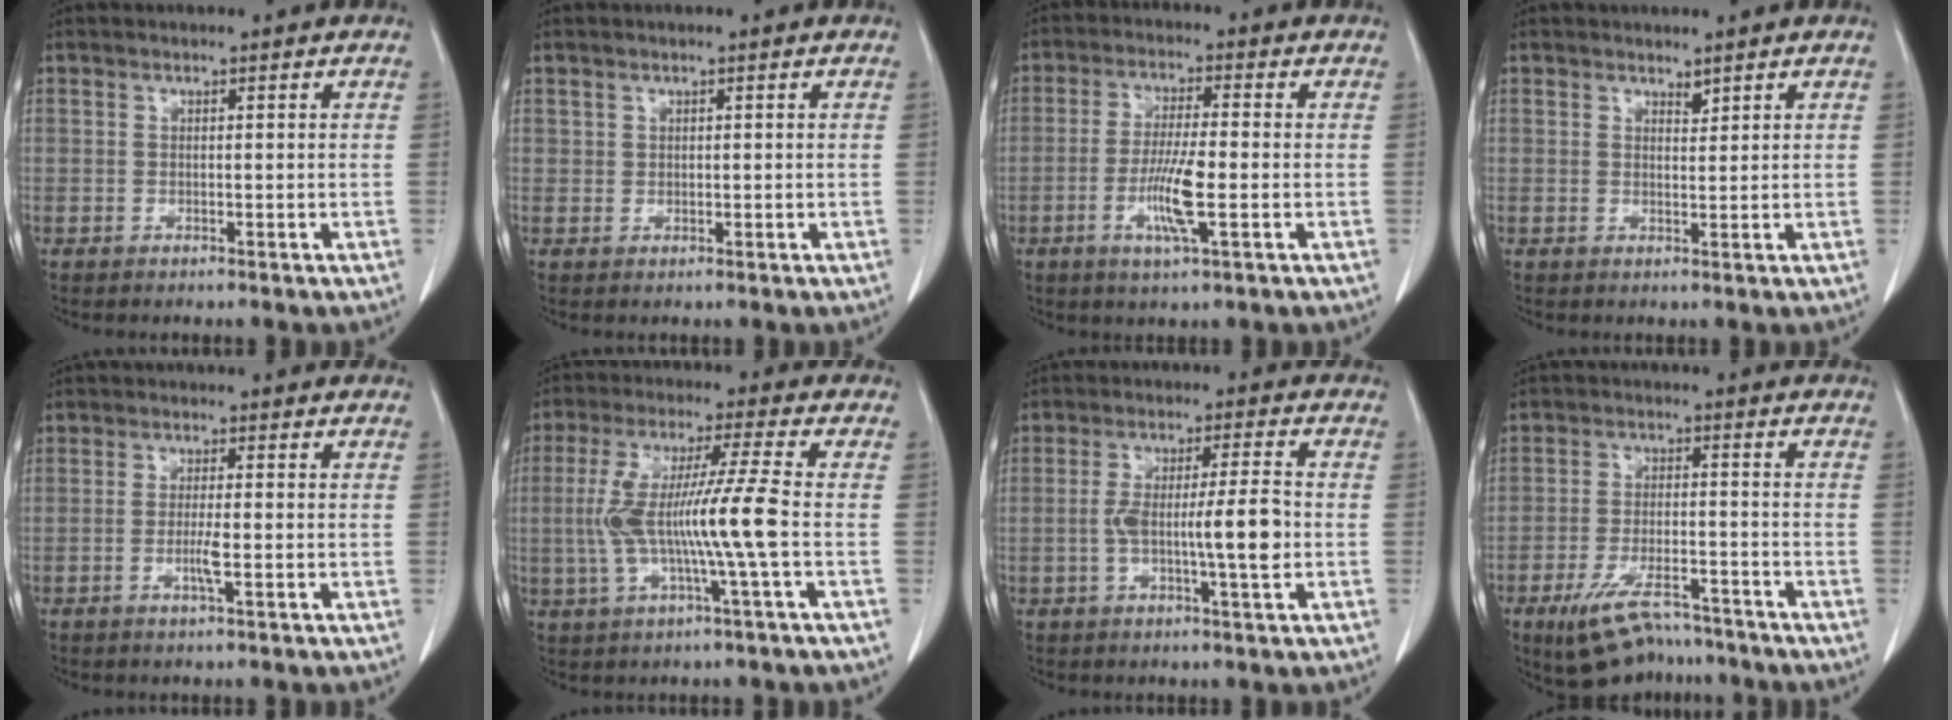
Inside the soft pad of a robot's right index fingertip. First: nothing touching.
{"total": 0.7, "force": [0.4, 0.6, 0.0], "torque": [0.010, 0.002, 0.006]}
{"total": 7.4, "force": [-2.1, 0.5, 7.1], "torque": [-0.139, -0.008, -0.039]}
{"total": 1.2, "force": [1.0, 0.3, 0.4], "torque": [-0.009, -0.006, 0.019]}
{"total": 2.7, "force": [-0.8, 0.0, 2.6], "torque": [-0.053, -0.003, -0.014]}
{"total": 11.2, "force": [-1.4, -0.8, 11.1], "torque": [-0.226, 0.008, -0.025]}
{"total": 8.3, "force": [-1.3, 0.5, 8.2], "torque": [-0.146, 0.008, -0.020]}
{"total": 10.7, "force": [-8.3, 3.6, 5.8], "torque": [-0.109, -0.011, -0.135]}